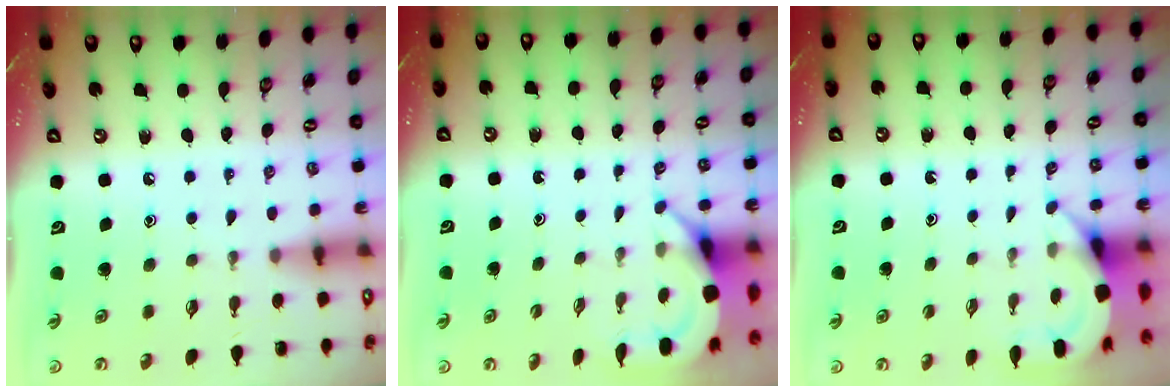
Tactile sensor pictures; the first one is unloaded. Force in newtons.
{"total": 3.8, "press": 3.8, "slide": 0.1}
{"total": 3.7, "press": 3.7, "slide": 0.2}